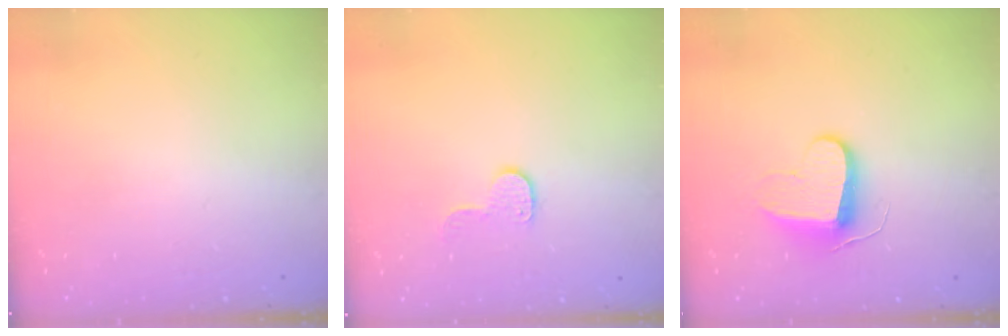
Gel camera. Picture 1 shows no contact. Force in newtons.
{"total": 5.9, "press": 5.9, "slide": 0.5}
{"total": 9.9, "press": 9.9, "slide": 0.3}